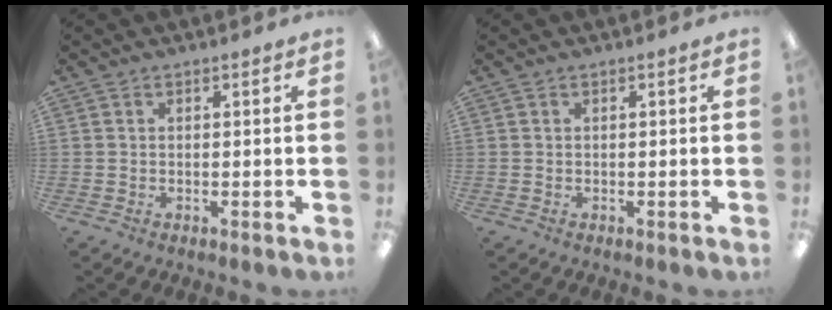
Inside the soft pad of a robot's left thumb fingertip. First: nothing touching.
{"total": 0.0}